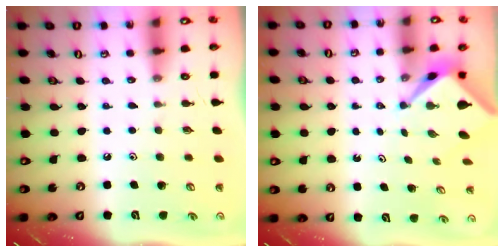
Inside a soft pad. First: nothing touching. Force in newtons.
{"total": 2.9, "press": 2.9, "slide": 0.1}